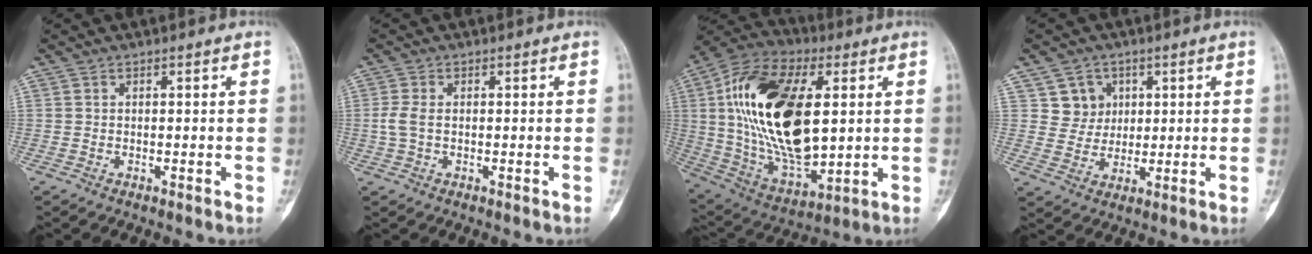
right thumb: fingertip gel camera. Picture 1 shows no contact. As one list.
[{"total": 2.7, "force": [0.0, 1.5, 2.3], "torque": [-0.068, 0.002, -0.003]}, {"total": 27.7, "force": [4.2, 14.3, 23.4], "torque": [-0.438, -0.011, 0.079]}, {"total": 5.7, "force": [2.3, 5.2, 0.8], "torque": [0.015, -0.008, 0.041]}]